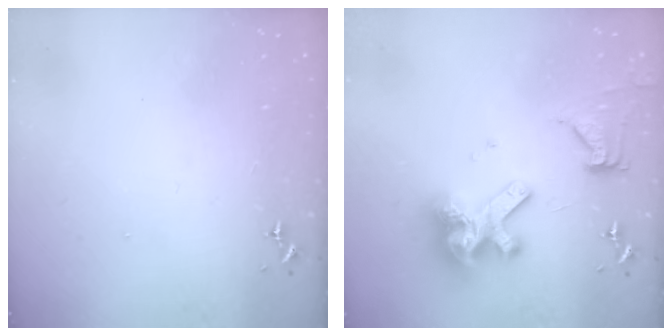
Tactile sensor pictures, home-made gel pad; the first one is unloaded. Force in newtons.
{"total": 15.9, "press": 15.7, "slide": 2.0}